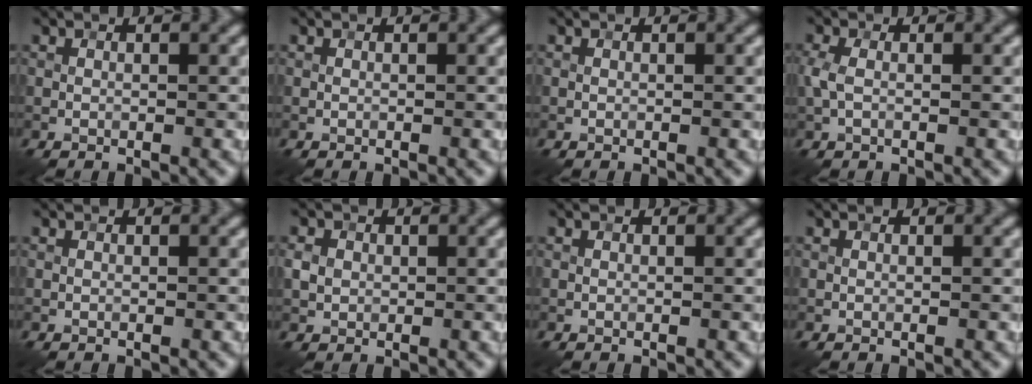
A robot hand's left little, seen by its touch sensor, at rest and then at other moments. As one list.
[{"total": 0.0}, {"total": 0.0}, {"total": 1.9, "force": [0.0, 1.1, 1.5], "torque": [-0.040, 0.006, -0.005]}, {"total": 0.0}, {"total": 1.5, "force": [0.1, 1.3, 0.7], "torque": [-0.012, 0.000, -0.001]}, {"total": 0.0}, {"total": 0.0}]